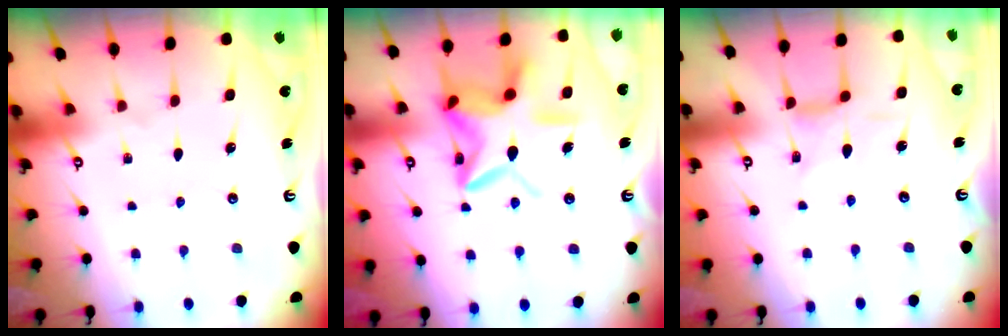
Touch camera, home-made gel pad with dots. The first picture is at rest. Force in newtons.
{"total": 15.3, "press": 15.2, "slide": 1.4}
{"total": 3.8, "press": 3.8, "slide": 0.2}